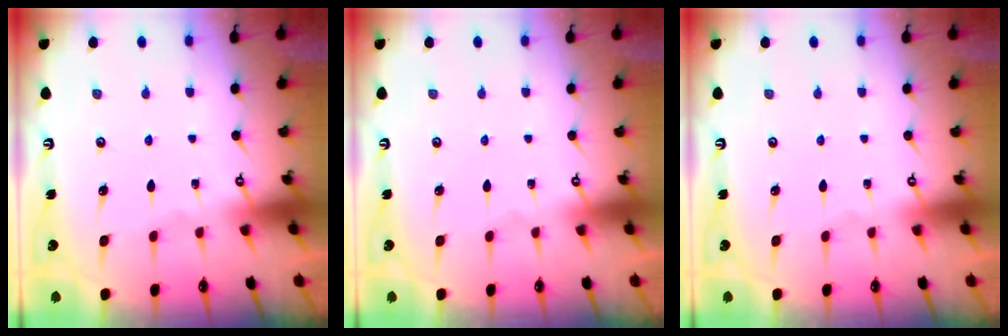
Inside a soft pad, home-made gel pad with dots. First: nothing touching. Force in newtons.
{"total": 0.0}
{"total": 0.0}